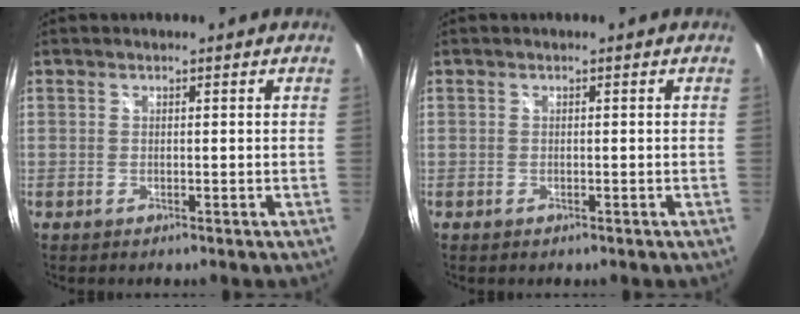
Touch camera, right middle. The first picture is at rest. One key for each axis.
{"total": 0.0}